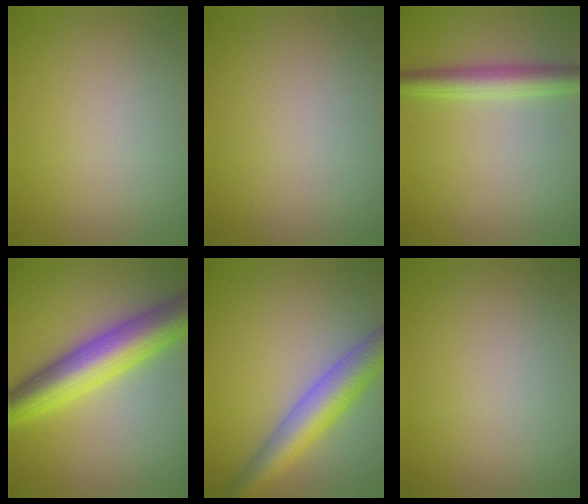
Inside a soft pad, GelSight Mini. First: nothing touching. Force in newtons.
{"total": 0.0}
{"total": 3.8, "press": 3.8, "slide": 0.1}
{"total": 9.4, "press": 9.4, "slide": 0.0}
{"total": 6.1, "press": 6.1, "slide": 0.2}
{"total": 0.0}